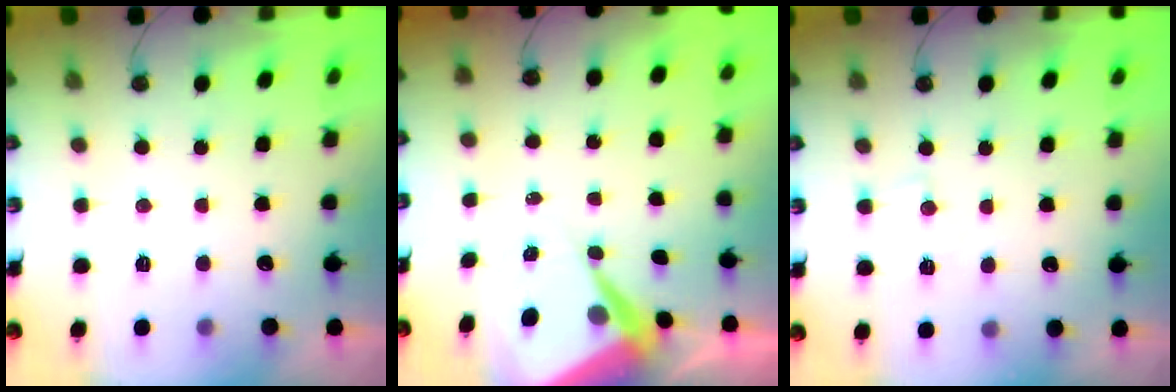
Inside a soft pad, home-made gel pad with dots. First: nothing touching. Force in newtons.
{"total": 8.2, "press": 8.2, "slide": 0.8}
{"total": 5.5, "press": 5.4, "slide": 0.7}